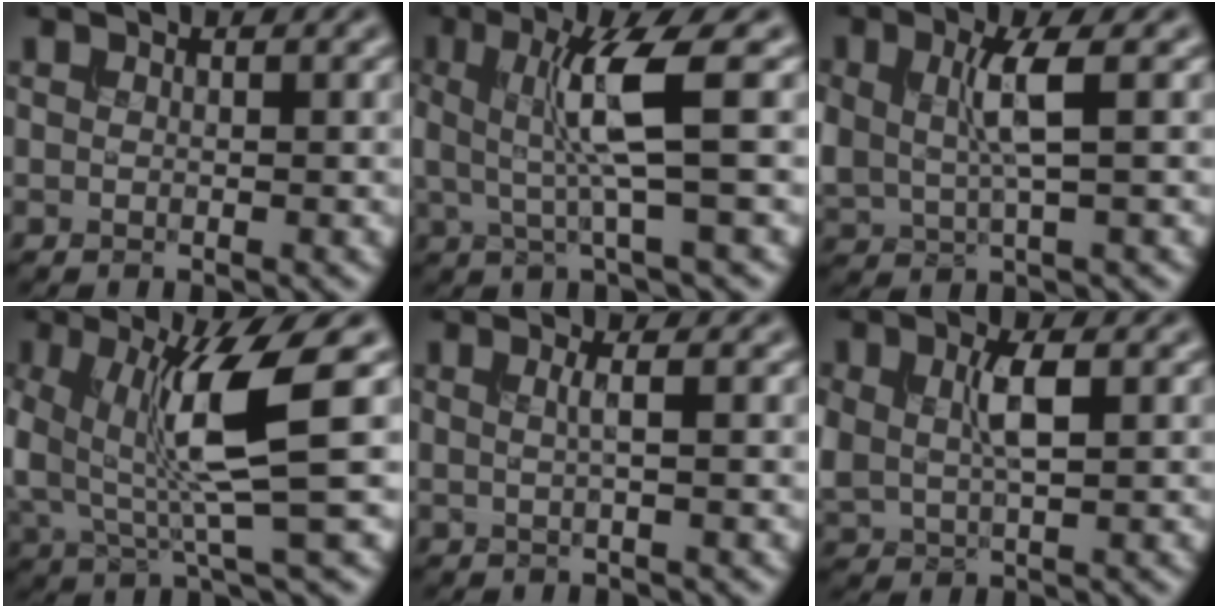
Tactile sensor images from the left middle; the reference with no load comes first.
{"total": 5.5, "force": [0.7, 0.7, 5.5], "torque": [-0.110, -0.001, 0.018]}
{"total": 3.5, "force": [0.8, 1.1, 3.2], "torque": [-0.076, -0.002, 0.020]}
{"total": 7.7, "force": [1.0, 1.3, 7.6], "torque": [-0.146, -0.005, 0.023]}
{"total": 1.5, "force": [0.1, 0.4, 1.5], "torque": [-0.026, 0.004, -0.002]}
{"total": 3.8, "force": [1.0, 2.0, 3.1], "torque": [-0.076, 0.002, 0.022]}